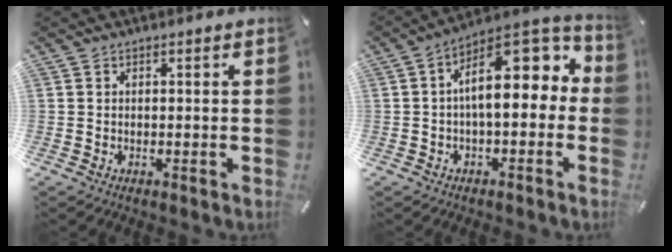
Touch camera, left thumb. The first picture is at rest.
{"total": 16.2, "force": [3.5, 7.6, 13.9], "torque": [-0.195, -0.023, 0.058]}